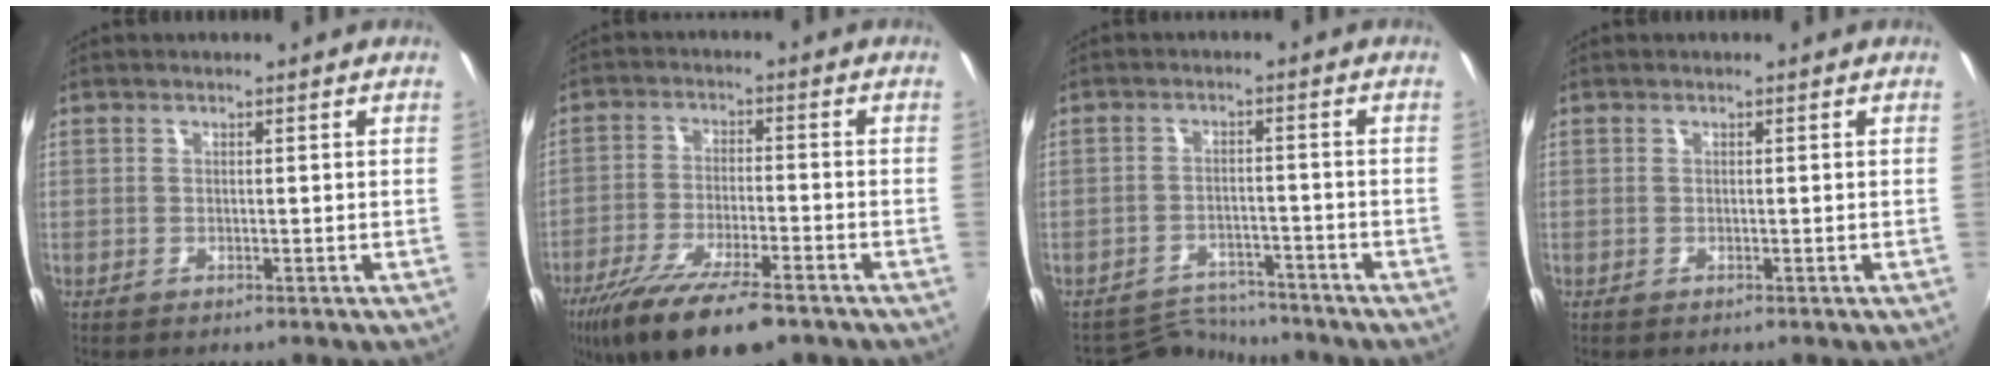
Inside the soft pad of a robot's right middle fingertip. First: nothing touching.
{"total": 14.9, "force": [-10.5, 3.7, 9.9], "torque": [-0.205, -0.042, -0.181]}
{"total": 5.8, "force": [-5.6, 1.1, -0.7], "torque": [-0.004, 0.007, -0.092]}
{"total": 0.0}